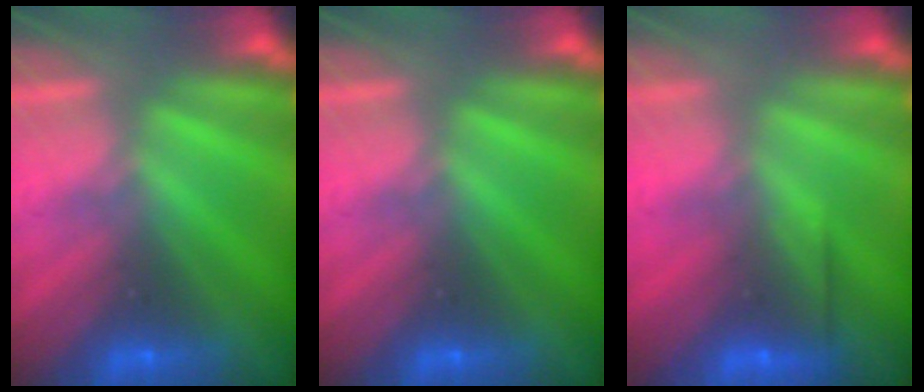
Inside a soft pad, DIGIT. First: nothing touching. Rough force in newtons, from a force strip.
{"total": 0.0}
{"total": 2.6}